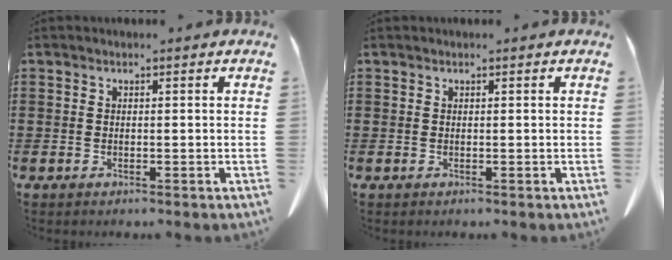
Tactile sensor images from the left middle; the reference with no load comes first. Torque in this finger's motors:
{"motor_torque": [-0.31, 0.70, -0.05, -0.01]}